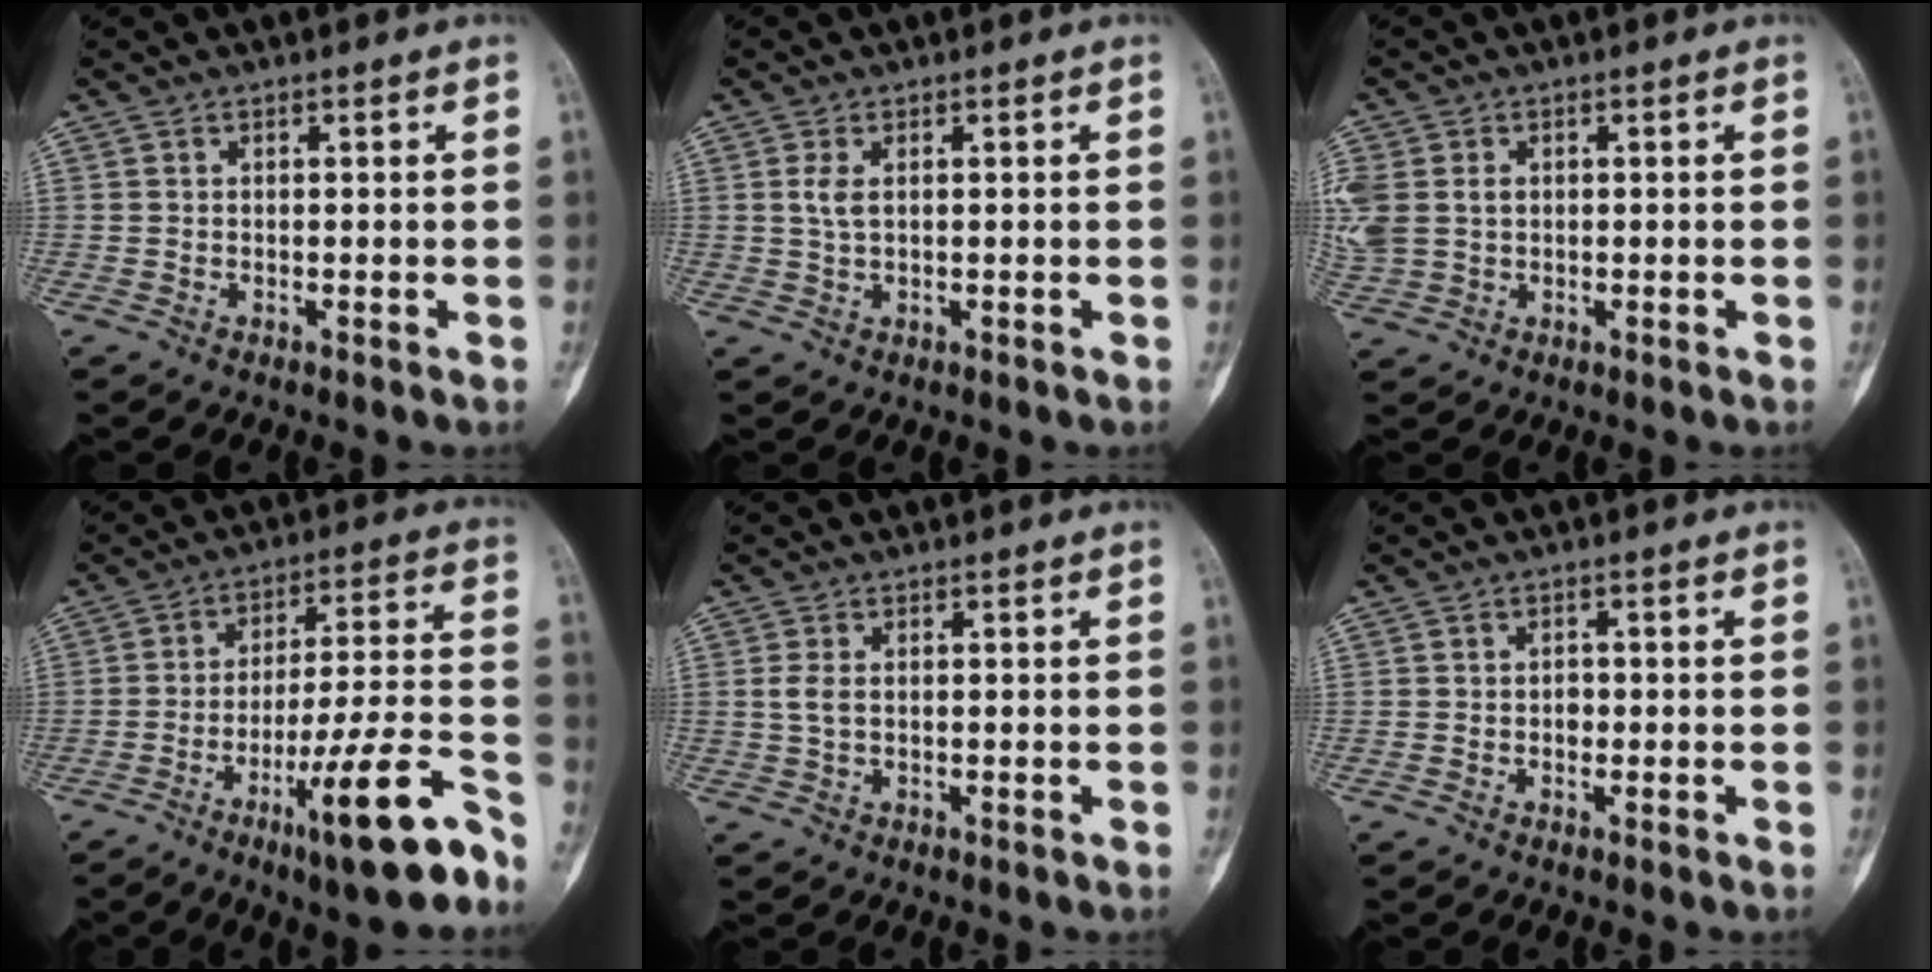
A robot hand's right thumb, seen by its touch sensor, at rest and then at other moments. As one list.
[{"total": 2.3, "force": [0.5, 1.1, 2.0], "torque": [-0.044, 0.001, 0.011]}, {"total": 9.8, "force": [1.0, 7.9, 5.7], "torque": [-0.170, 0.015, 0.031]}, {"total": 17.2, "force": [-10.1, 2.2, 13.7], "torque": [-0.222, 0.061, -0.156]}, {"total": 2.2, "force": [0.0, 1.3, 1.7], "torque": [-0.039, 0.002, -0.001]}, {"total": 1.2, "force": [-0.3, 1.0, 0.7], "torque": [0.000, 0.006, -0.008]}]